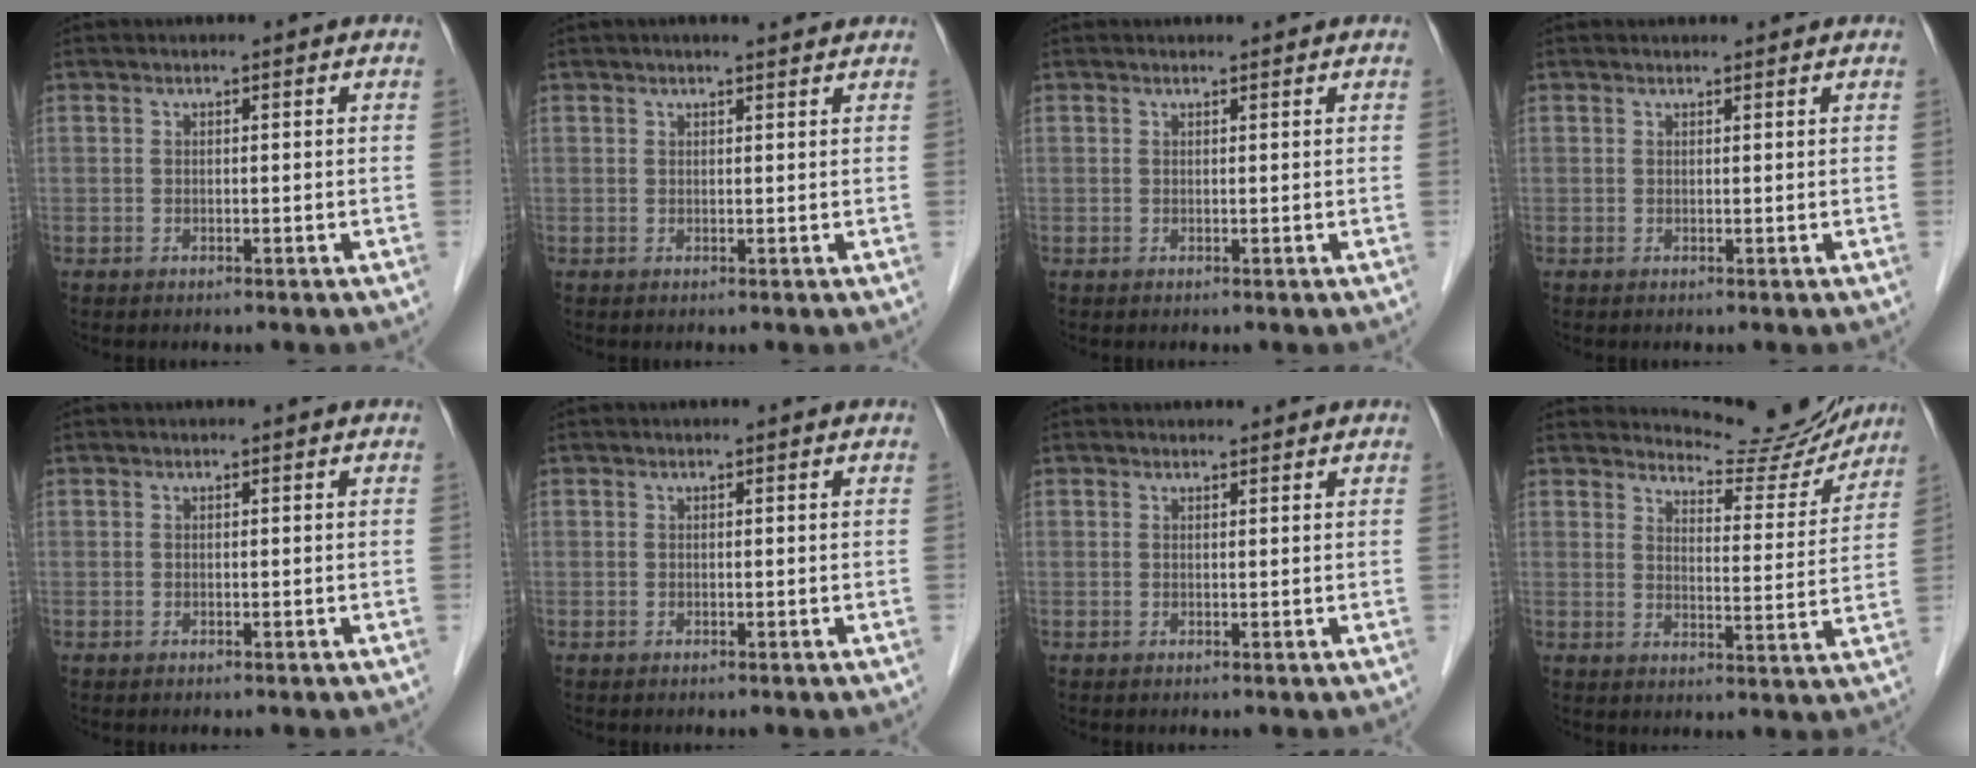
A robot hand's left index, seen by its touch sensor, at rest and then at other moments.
{"total": 1.0, "force": [-0.1, 0.2, 0.9], "torque": [-0.012, -0.002, -0.013]}
{"total": 1.5, "force": [-1.5, 0.0, -0.2], "torque": [-0.001, -0.014, -0.031]}
{"total": 1.2, "force": [-1.2, 0.1, -0.1], "torque": [-0.002, -0.013, -0.026]}
{"total": 0.0}
{"total": 0.0}
{"total": 1.0, "force": [-0.9, 0.2, -0.1], "torque": [-0.002, -0.013, -0.022]}
{"total": 8.6, "force": [8.4, 1.6, 0.7], "torque": [-0.001, -0.040, 0.091]}